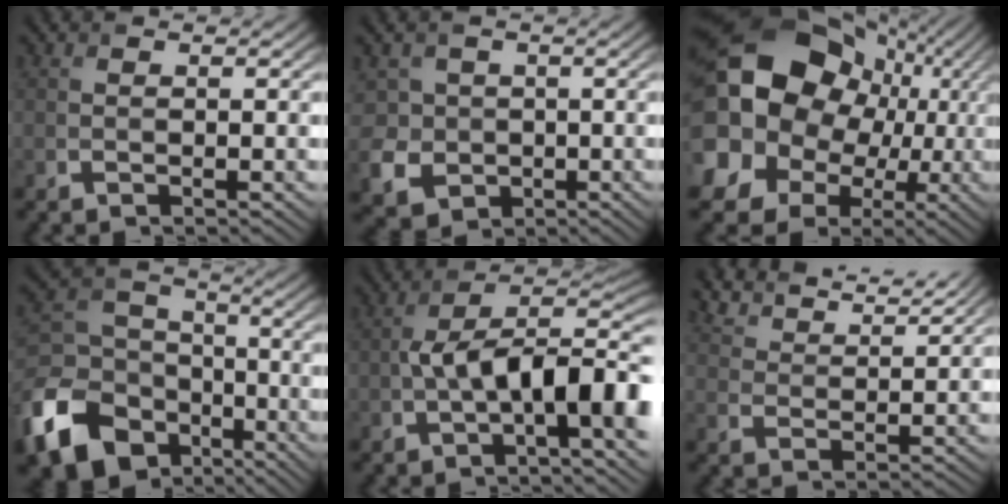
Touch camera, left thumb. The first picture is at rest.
{"total": 5.3, "force": [-0.6, 5.2, 1.0], "torque": [-0.044, -0.016, -0.029]}
{"total": 22.4, "force": [3.7, 19.3, 10.8], "torque": [-0.281, -0.005, 0.059]}
{"total": 15.9, "force": [-7.9, 11.6, 7.4], "torque": [-0.234, -0.047, -0.152]}
{"total": 11.3, "force": [-1.9, 4.6, 10.2], "torque": [-0.159, 0.007, -0.038]}
{"total": 6.5, "force": [6.1, 1.2, 1.9], "torque": [-0.052, 0.001, 0.112]}